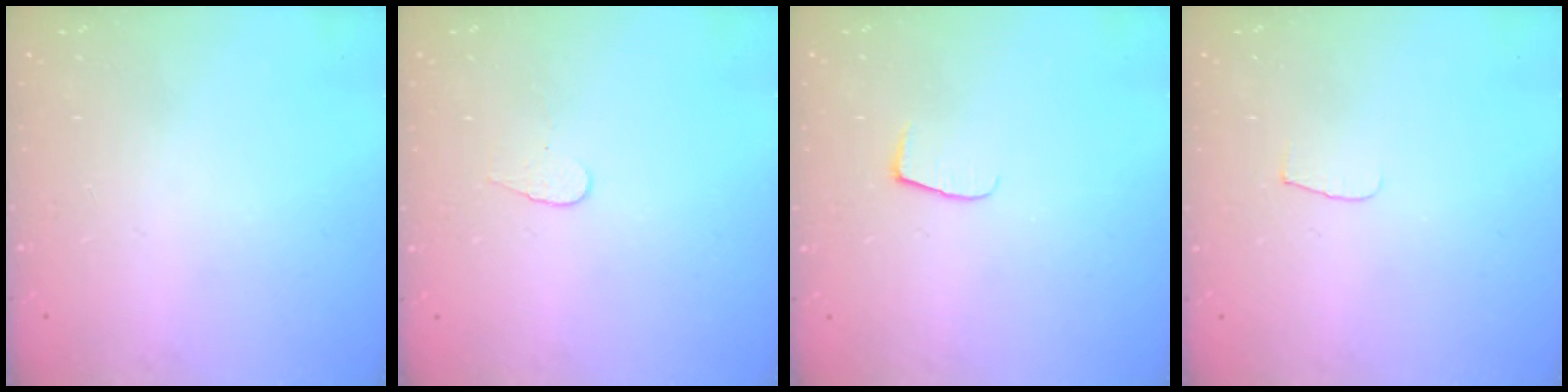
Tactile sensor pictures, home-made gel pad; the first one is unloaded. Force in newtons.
{"total": 3.6, "press": 3.6, "slide": 0.3}
{"total": 5.3, "press": 5.2, "slide": 0.4}
{"total": 3.8, "press": 3.8, "slide": 0.4}